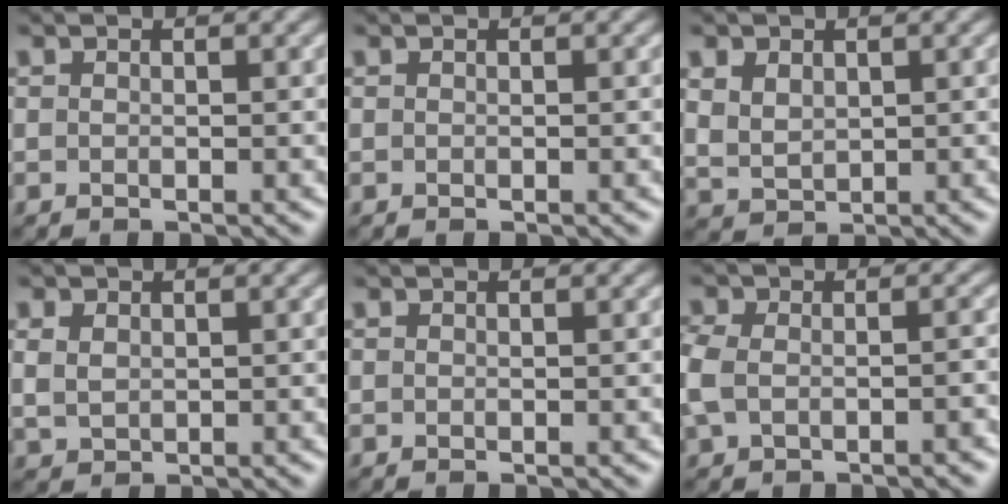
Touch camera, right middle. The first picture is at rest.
{"total": 0.0}
{"total": 2.4, "force": [1.2, 1.8, 1.1], "torque": [-0.032, -0.003, 0.030]}
{"total": 1.5, "force": [0.8, 1.1, 0.7], "torque": [-0.020, 0.001, 0.020]}
{"total": 0.0}
{"total": 4.1, "force": [-1.2, 2.5, 3.1], "torque": [-0.063, 0.000, -0.021]}